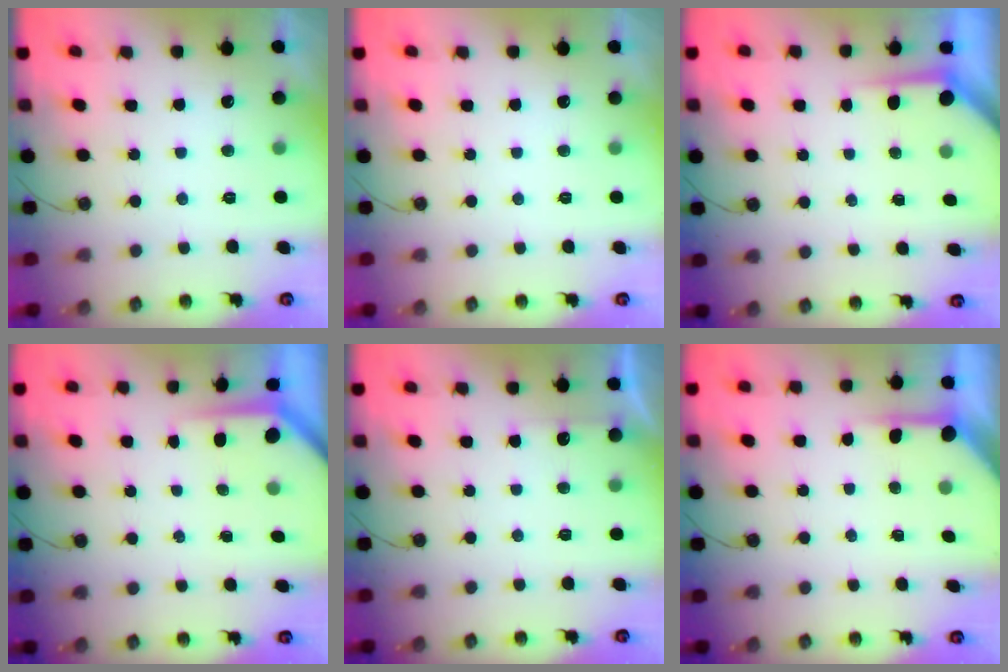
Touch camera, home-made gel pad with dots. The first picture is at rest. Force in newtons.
{"total": 0.0}
{"total": 3.6, "press": 3.6, "slide": 0.4}
{"total": 3.7, "press": 3.7, "slide": 0.3}
{"total": 2.6, "press": 2.6, "slide": 0.5}
{"total": 5.2, "press": 5.2, "slide": 0.4}